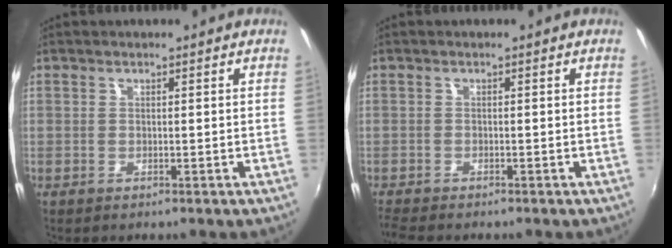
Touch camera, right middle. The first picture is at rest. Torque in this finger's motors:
{"motor_torque": [0.07, -0.17, 0.05, 0.02]}